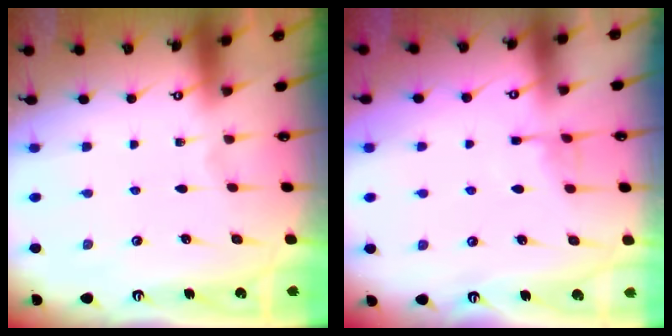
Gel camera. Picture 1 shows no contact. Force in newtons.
{"total": 4.7, "press": 4.7, "slide": 0.4}